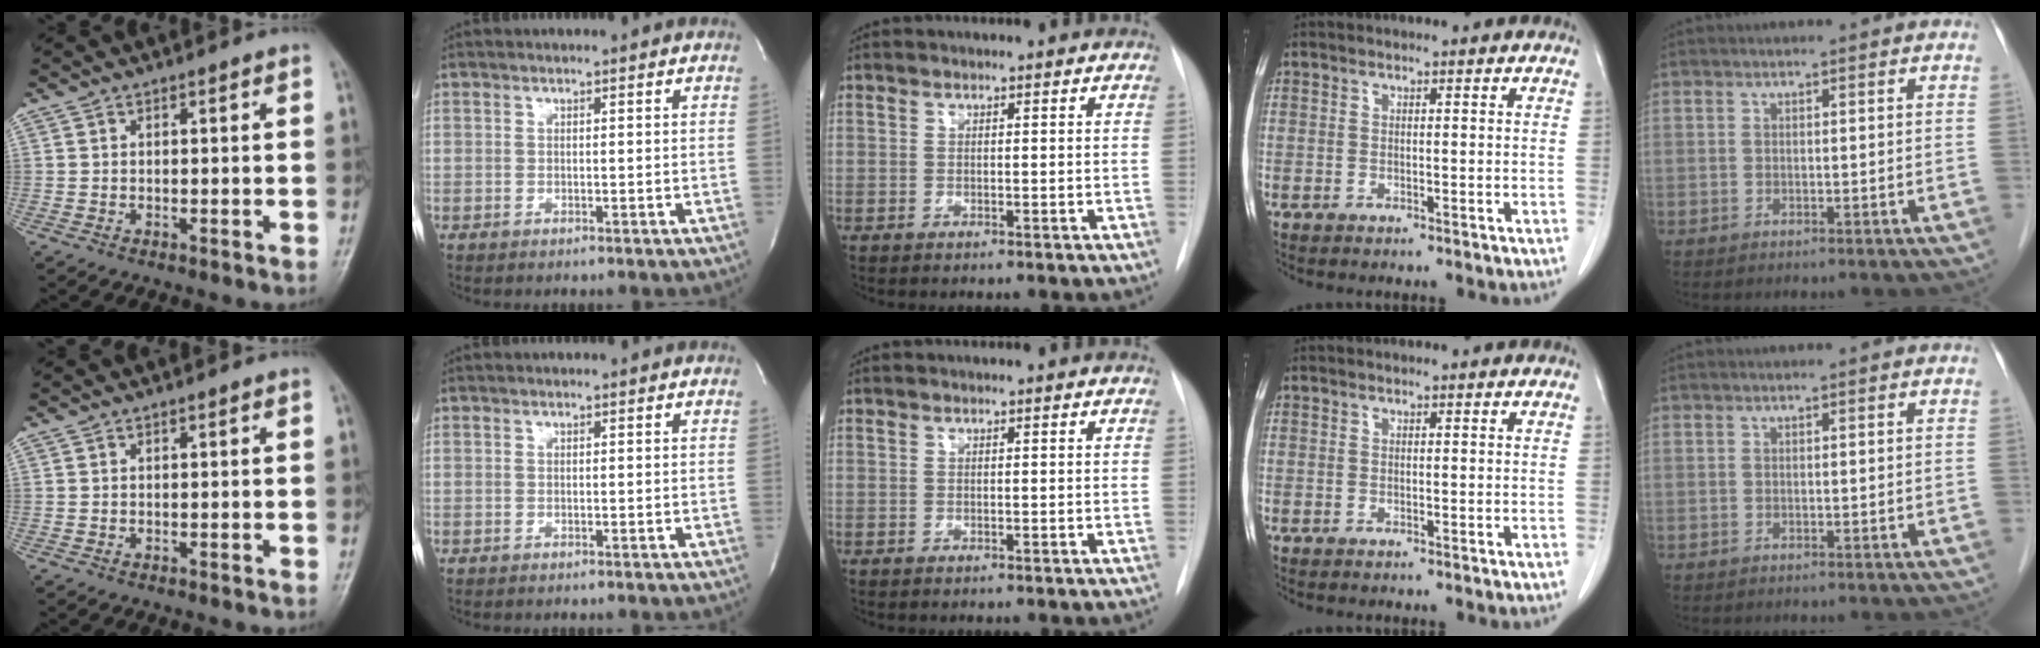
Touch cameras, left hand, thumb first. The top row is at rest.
{}